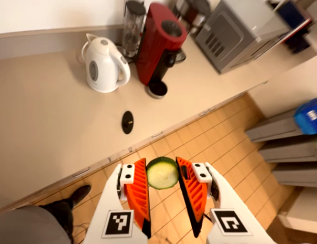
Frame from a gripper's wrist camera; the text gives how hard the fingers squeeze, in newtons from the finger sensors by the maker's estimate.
{"total": 9.6, "left": 9.6, "right": 9.6}